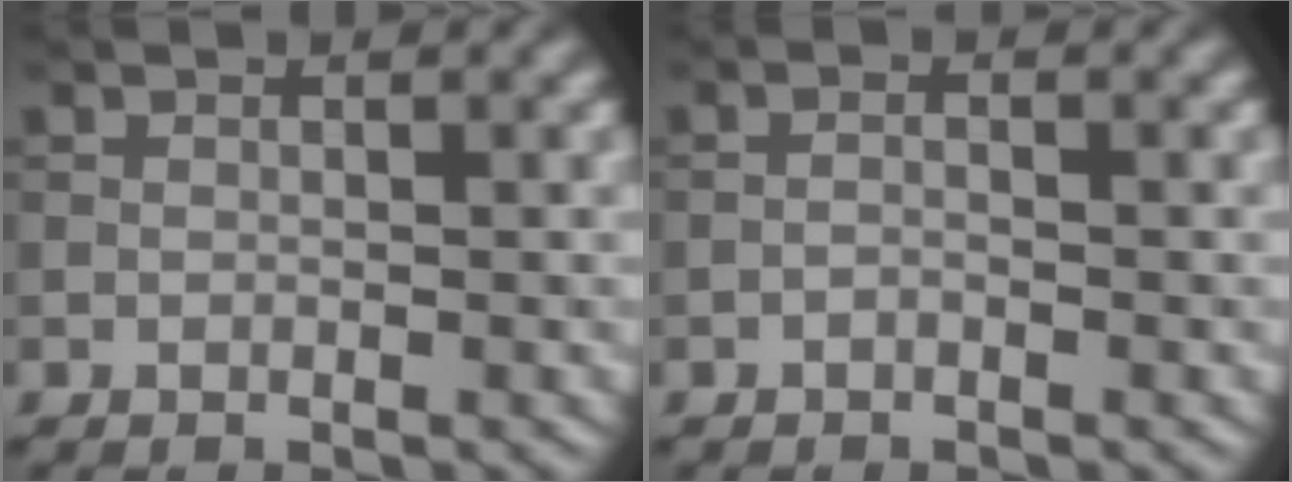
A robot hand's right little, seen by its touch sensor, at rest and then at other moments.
{"total": 0.7, "force": [-0.5, 0.2, 0.5], "torque": [-0.011, 0.002, -0.013]}